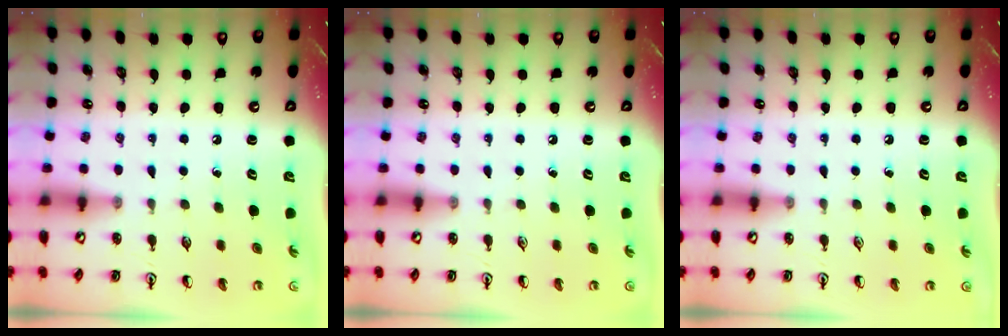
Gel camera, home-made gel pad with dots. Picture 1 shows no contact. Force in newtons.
{"total": 0.0}
{"total": 0.0}